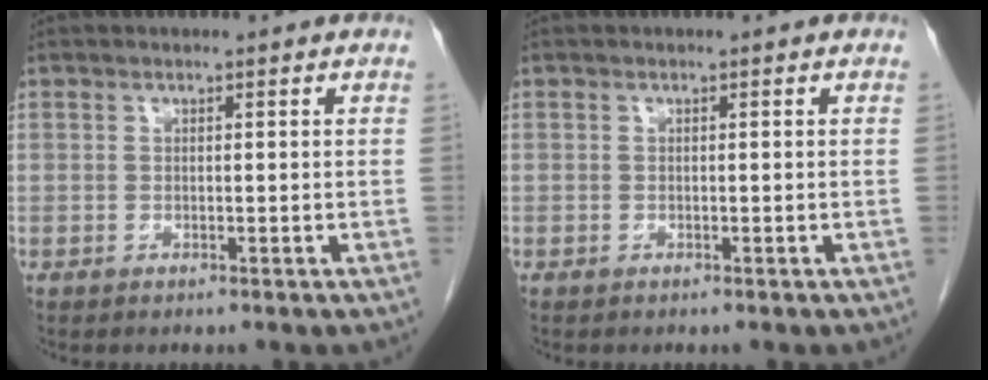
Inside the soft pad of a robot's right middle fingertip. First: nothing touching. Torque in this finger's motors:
{"motor_torque": [1.52, -0.61, 0.21, -0.05]}